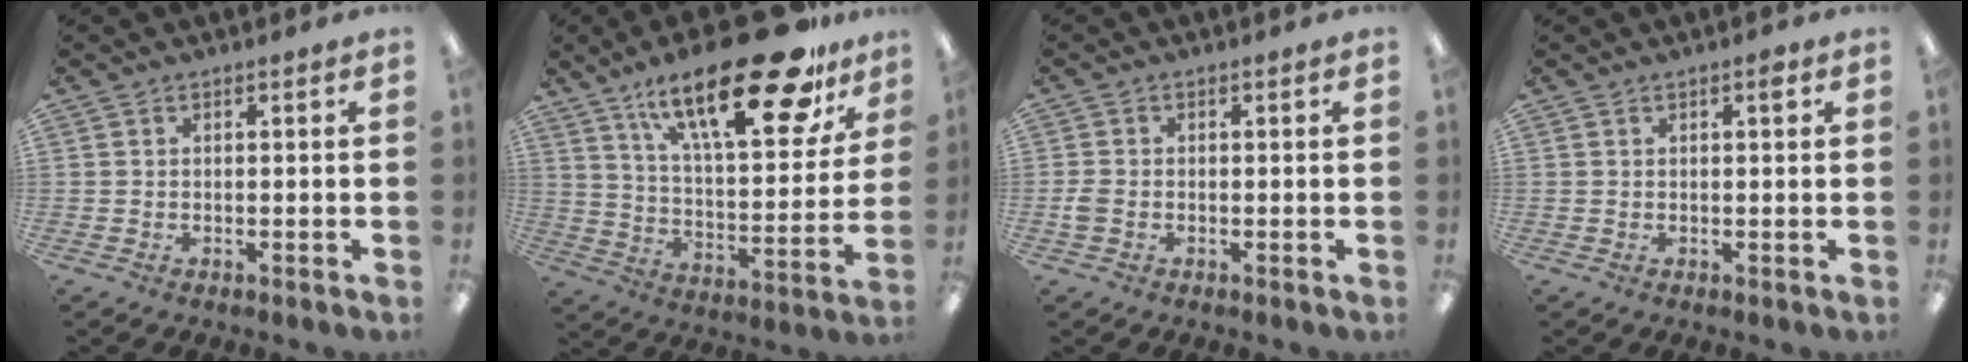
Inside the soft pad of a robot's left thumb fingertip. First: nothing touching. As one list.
[{"total": 28.4, "force": [18.7, 9.2, 19.4], "torque": [-0.290, -0.113, 0.301]}, {"total": 2.4, "force": [-0.5, 1.7, 1.7], "torque": [-0.036, 0.001, -0.010]}, {"total": 1.8, "force": [0.9, 0.6, 1.5], "torque": [-0.015, -0.004, 0.011]}]